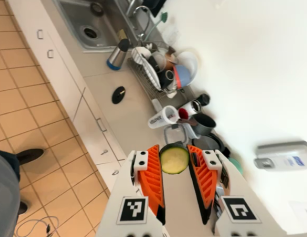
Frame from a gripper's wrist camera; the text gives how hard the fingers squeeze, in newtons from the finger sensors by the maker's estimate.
{"total": 8.6, "left": 8.7, "right": 8.5}